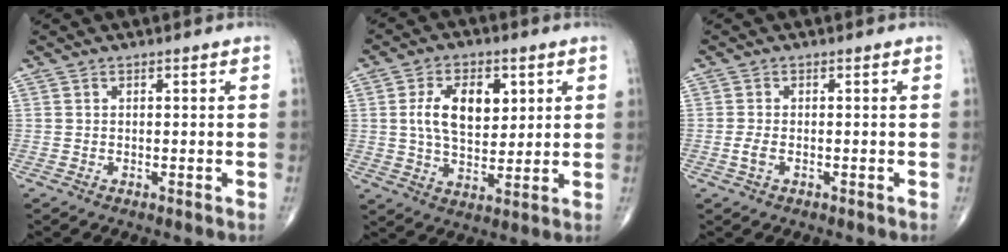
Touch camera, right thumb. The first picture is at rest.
{"total": 11.4, "force": [2.7, 6.8, 8.8], "torque": [-0.125, -0.007, 0.050]}
{"total": 2.0, "force": [-0.6, 1.1, 1.5], "torque": [-0.036, 0.005, -0.013]}